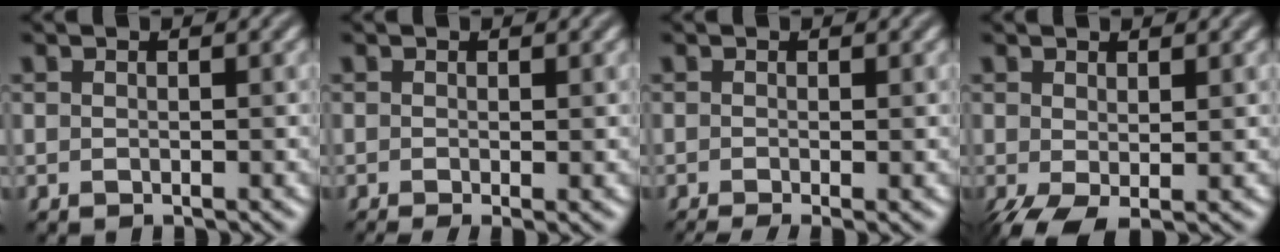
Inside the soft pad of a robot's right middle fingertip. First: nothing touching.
{"total": 2.2, "force": [-0.6, 0.6, 2.0], "torque": [-0.031, -0.011, -0.011]}
{"total": 3.1, "force": [-1.3, 0.9, 2.6], "torque": [-0.034, -0.013, -0.021]}
{"total": 3.1, "force": [-0.7, 1.5, 2.6], "torque": [-0.064, -0.009, -0.011]}